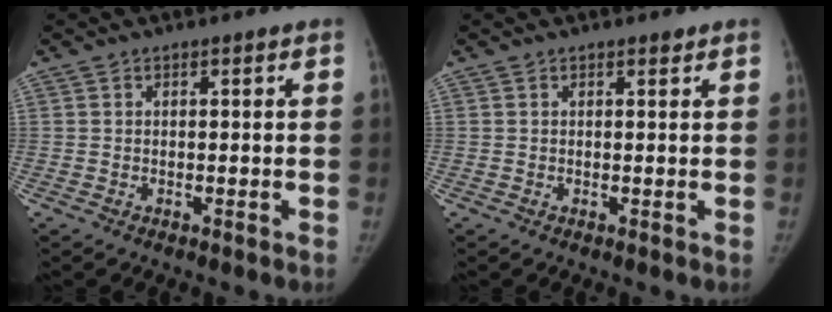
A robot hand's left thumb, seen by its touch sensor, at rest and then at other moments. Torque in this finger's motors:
{"motor_torque": [0.36, -0.20, -0.03, -0.42, 0.04]}